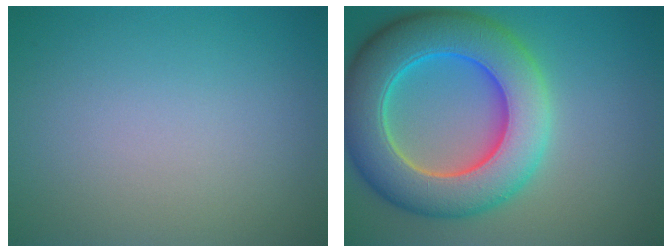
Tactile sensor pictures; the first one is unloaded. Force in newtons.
{"total": 11.1, "press": 11.0, "slide": 0.3}